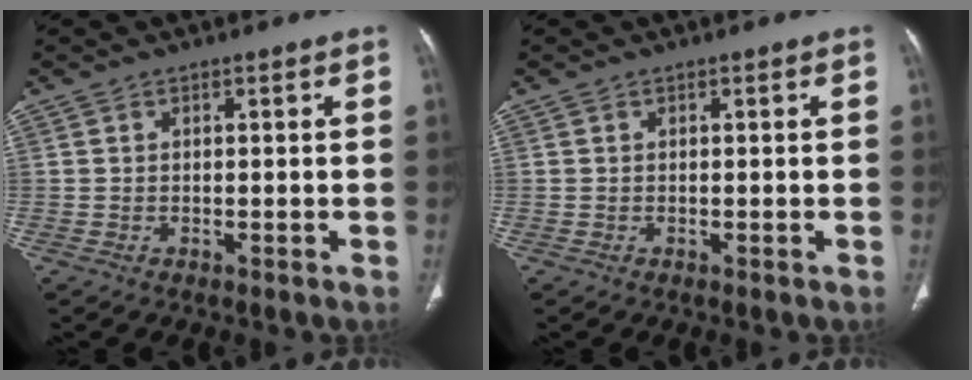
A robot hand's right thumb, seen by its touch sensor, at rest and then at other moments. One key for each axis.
{"total": 0.0}